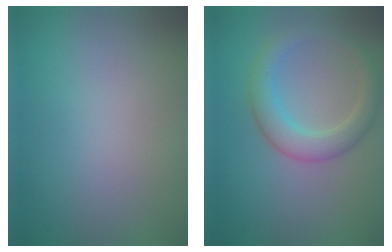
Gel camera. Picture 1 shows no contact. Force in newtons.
{"total": 3.7, "press": 3.7, "slide": 0.2}